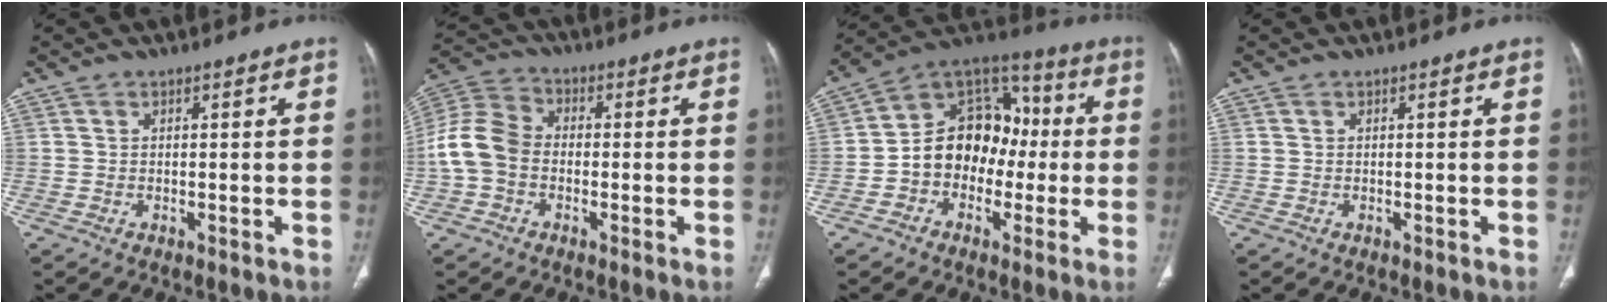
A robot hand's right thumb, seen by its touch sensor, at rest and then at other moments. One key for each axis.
{"total": 8.9, "fx": -1.0, "fy": 7.4, "fz": 4.9, "tx": -0.106, "ty": 0.030, "tz": -0.035}
{"total": 14.4, "fx": -1.5, "fy": 11.9, "fz": 7.9, "tx": -0.080, "ty": 0.049, "tz": -0.037}
{"total": 0.0}